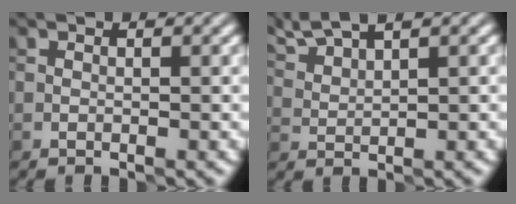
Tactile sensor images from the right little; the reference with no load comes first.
{"total": 3.9, "force": [3.5, 0.2, 1.7], "torque": [-0.052, 0.015, 0.078]}